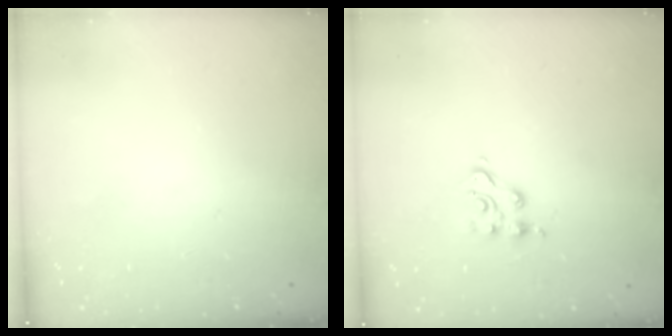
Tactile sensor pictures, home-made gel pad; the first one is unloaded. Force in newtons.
{"total": 4.9, "press": 4.9, "slide": 0.2}